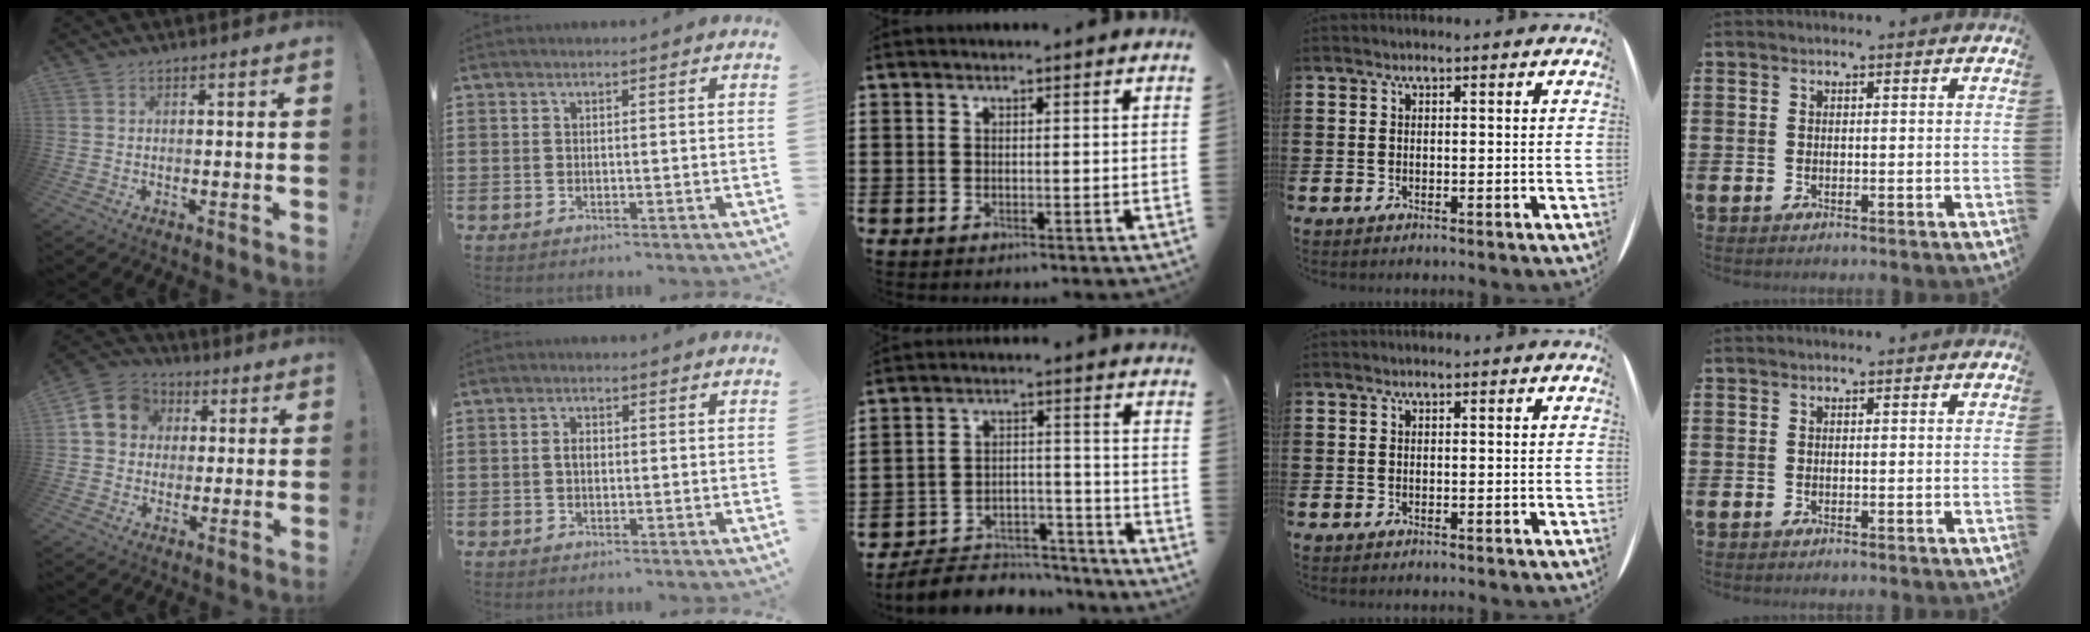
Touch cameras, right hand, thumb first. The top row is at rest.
{"thumb": {"total": 11.1, "force": [2.3, 9.8, 4.6], "torque": [-0.061, 0.007, 0.050]}, "index": {"total": 1.7, "force": [0.0, 0.9, 1.4], "torque": [-0.029, 0.005, -0.002]}, "middle": {"total": 5.2, "force": [-5.1, 1.0, 0.5], "torque": [-0.003, 0.018, -0.102]}}